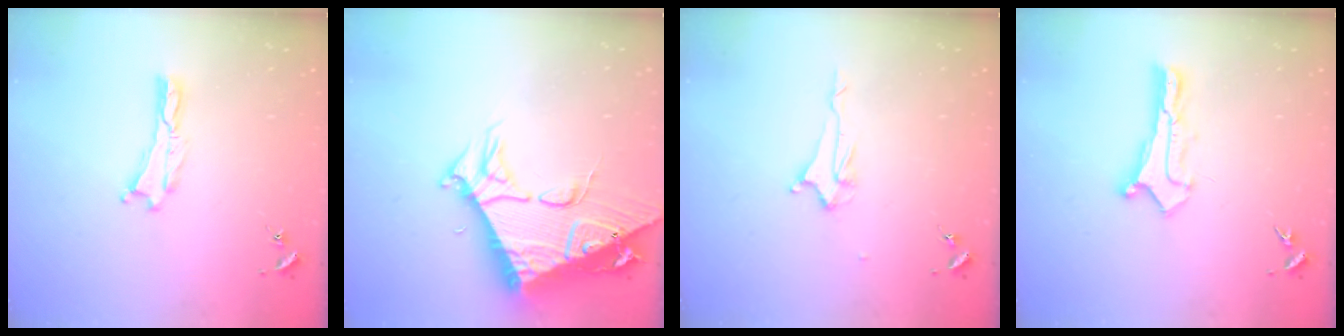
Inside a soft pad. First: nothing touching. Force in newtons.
{"total": 10.8, "press": 10.8, "slide": 0.9}
{"total": 2.2, "press": 2.2, "slide": 0.3}
{"total": 0.8, "press": 0.8, "slide": 0.0}